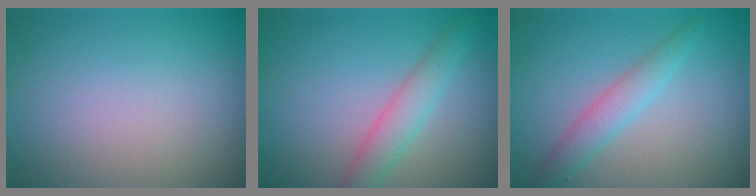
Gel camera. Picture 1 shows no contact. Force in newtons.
{"total": 2.9, "press": 2.9, "slide": 0.1}
{"total": 2.4, "press": 2.4, "slide": 0.1}